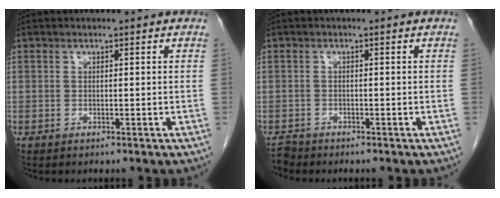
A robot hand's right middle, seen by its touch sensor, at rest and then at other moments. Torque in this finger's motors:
{"motor_torque": [0.11, -0.05, -0.02, -0.02]}